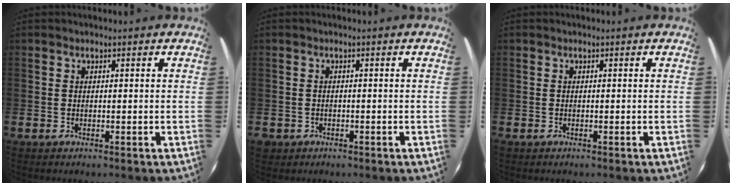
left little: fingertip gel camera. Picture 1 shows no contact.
{"total": 0.7, "force": [-0.4, 0.6, 0.0], "torque": [-0.003, 0.006, -0.012]}
{"total": 0.0}